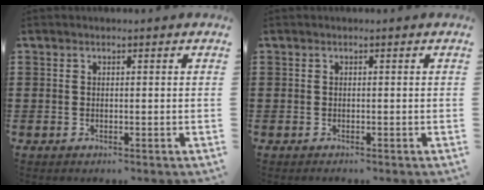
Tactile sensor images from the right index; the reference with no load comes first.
{"total": 0.0}